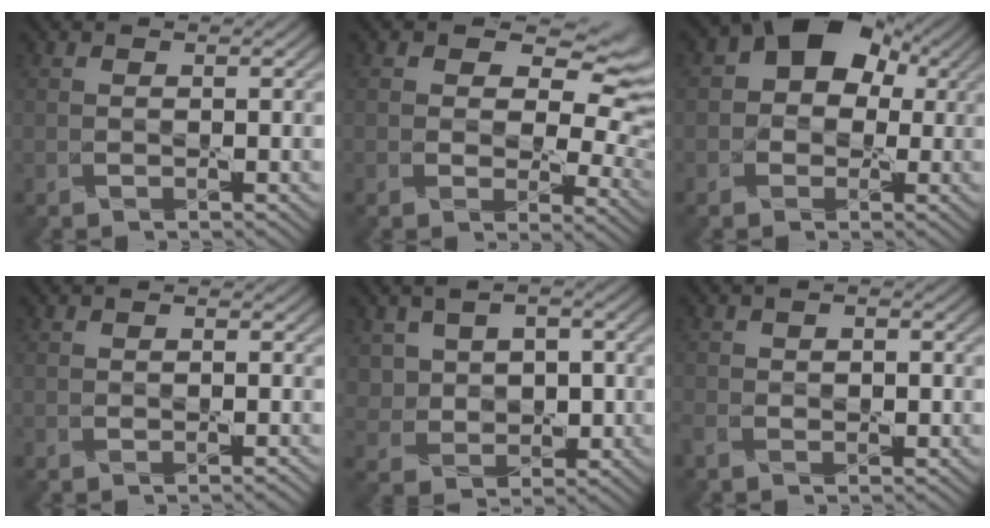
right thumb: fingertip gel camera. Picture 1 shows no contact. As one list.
[{"total": 9.9, "force": [3.3, 6.7, 6.5], "torque": [-0.095, -0.002, 0.057]}, {"total": 10.7, "force": [2.8, 8.5, 5.8], "torque": [-0.086, 0.036, 0.009]}, {"total": 0.6, "force": [-0.4, 0.2, 0.3], "torque": [-0.007, 0.002, -0.008]}, {"total": 5.8, "force": [1.2, 4.6, 3.3], "torque": [-0.076, 0.003, 0.021]}, {"total": 2.9, "force": [-1.4, 1.8, 1.7], "torque": [-0.042, -0.002, -0.035]}]